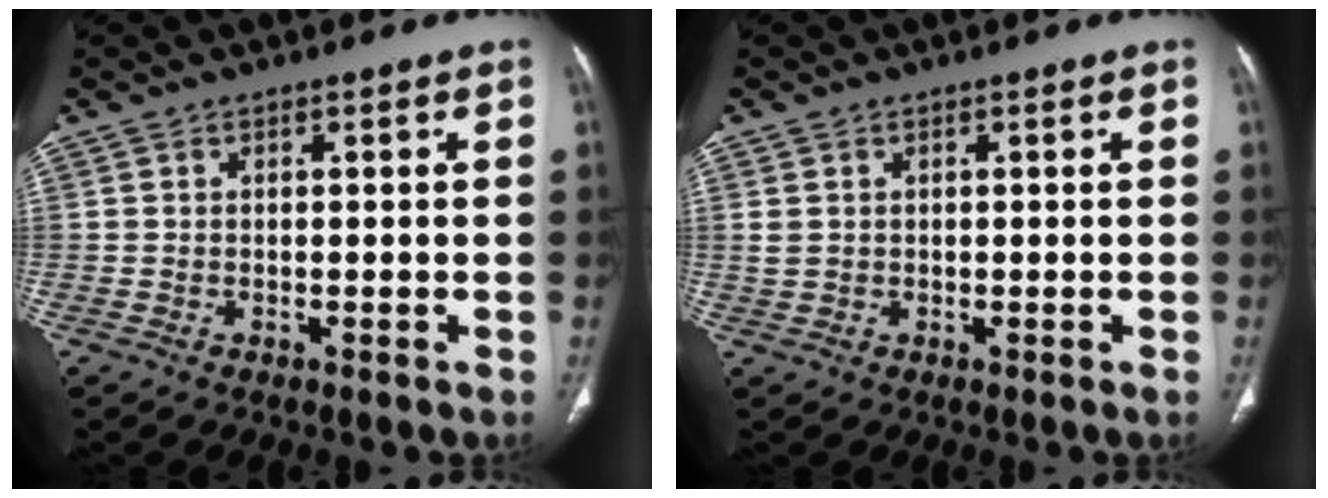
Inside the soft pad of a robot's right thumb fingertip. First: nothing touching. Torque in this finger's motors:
{"motor_torque": [-0.77, -0.09, -0.22, 0.25, -0.04]}